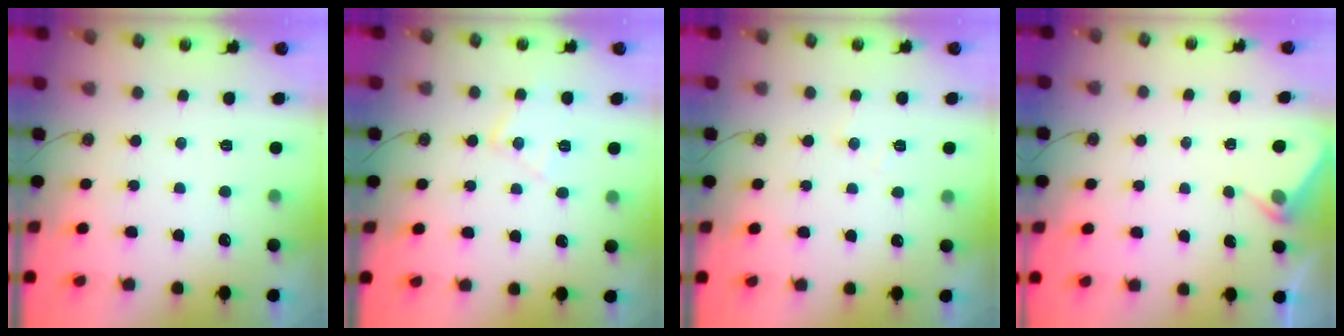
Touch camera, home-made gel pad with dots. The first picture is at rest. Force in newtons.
{"total": 8.6, "press": 8.5, "slide": 0.6}
{"total": 5.6, "press": 5.6, "slide": 0.9}
{"total": 3.6, "press": 3.6, "slide": 0.5}